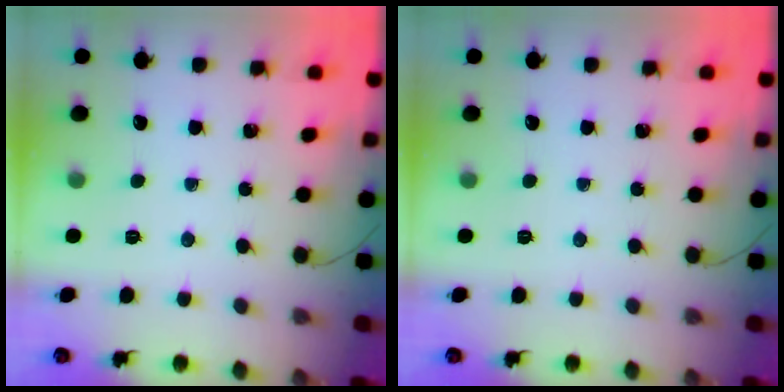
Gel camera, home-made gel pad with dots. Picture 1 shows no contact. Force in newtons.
{"total": 0.0}